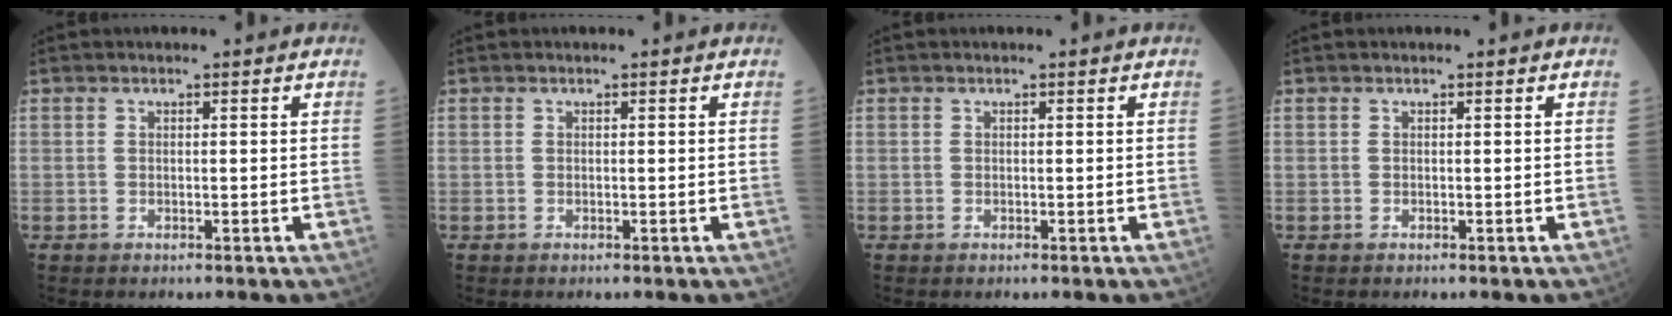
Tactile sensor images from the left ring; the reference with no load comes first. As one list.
[{"total": 0.0}, {"total": 0.0}, {"total": 0.0}]